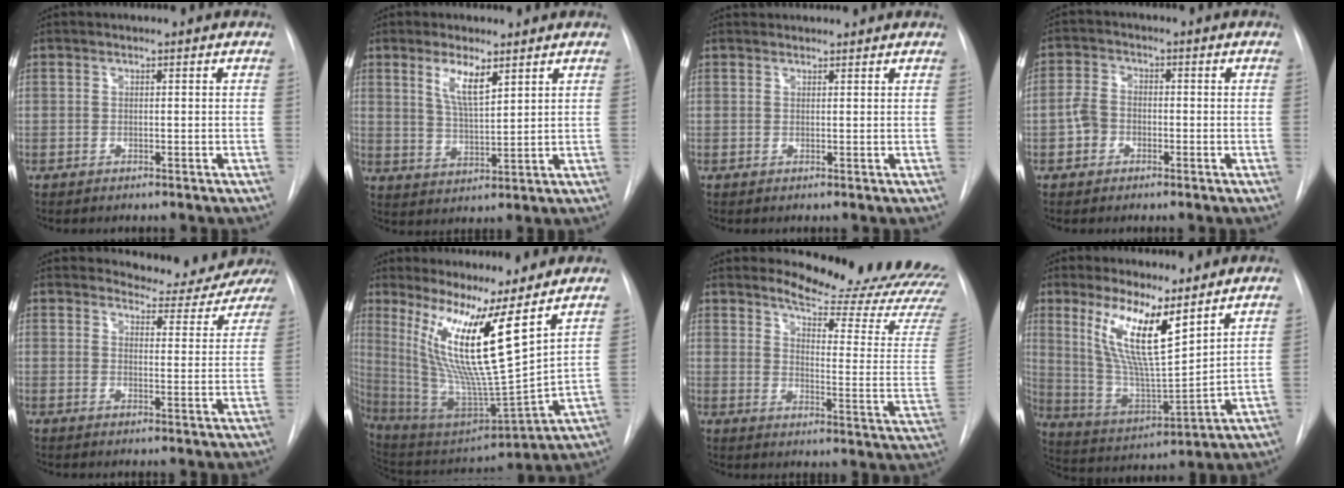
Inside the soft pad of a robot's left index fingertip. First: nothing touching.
{"total": 5.6, "force": [3.2, 1.3, 4.3], "torque": [-0.086, -0.005, 0.063]}
{"total": 3.6, "force": [3.5, 0.7, 0.5], "torque": [-0.006, 0.032, 0.047]}
{"total": 3.7, "force": [-1.3, 3.0, 1.7], "torque": [-0.044, 0.012, -0.027]}
{"total": 8.9, "force": [8.8, 1.3, -0.1], "torque": [0.009, -0.029, 0.095]}
{"total": 16.7, "force": [8.9, 0.0, 14.1], "torque": [-0.275, -0.030, 0.164]}
{"total": 20.0, "force": [19.0, 1.0, 6.2], "torque": [-0.085, -0.146, 0.218]}
{"total": 13.3, "force": [7.3, 2.4, 10.9], "torque": [-0.212, -0.008, 0.144]}